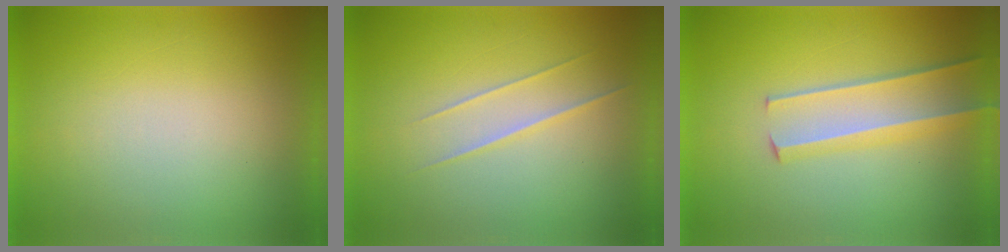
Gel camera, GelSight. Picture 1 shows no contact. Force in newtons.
{"total": 1.7}
{"total": 2.9}